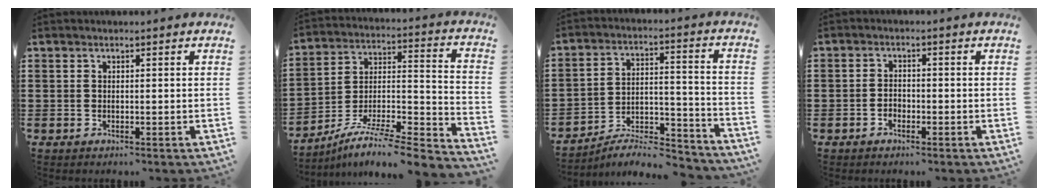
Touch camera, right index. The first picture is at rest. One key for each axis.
{"total": 6.4, "fx": -5.0, "fy": 0.8, "fz": 3.8, "tx": -0.067, "ty": -0.008, "tz": -0.102}
{"total": 6.8, "fx": -6.2, "fy": 1.5, "fz": 2.2, "tx": -0.029, "ty": 0.012, "tz": -0.120}
{"total": 1.7, "fx": -1.0, "fy": 1.0, "fz": 1.0, "tx": -0.022, "ty": 0.000, "tz": -0.020}